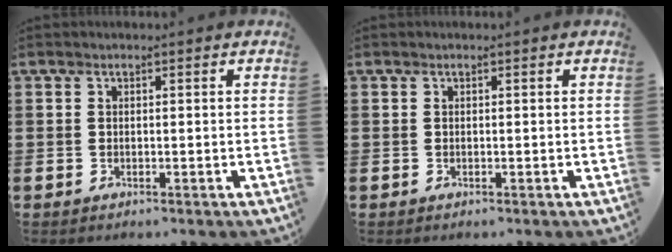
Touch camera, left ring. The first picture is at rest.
{"total": 0.0}